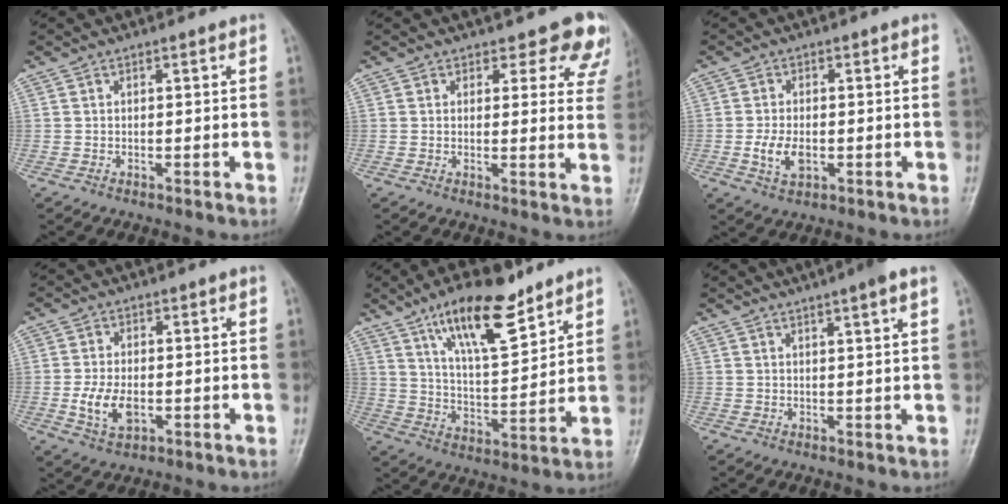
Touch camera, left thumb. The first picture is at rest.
{"total": 8.6, "force": [7.4, 4.2, 1.4], "torque": [0.044, -0.039, 0.053]}
{"total": 5.0, "force": [-1.1, 3.0, 3.8], "torque": [-0.071, 0.001, -0.018]}
{"total": 6.2, "force": [-1.3, 3.8, 4.8], "torque": [-0.091, -0.001, -0.020]}
{"total": 15.6, "force": [10.2, 5.2, 10.5], "torque": [-0.150, -0.057, 0.182]}
{"total": 5.6, "force": [3.7, 0.3, 4.2], "torque": [-0.057, 0.009, 0.054]}